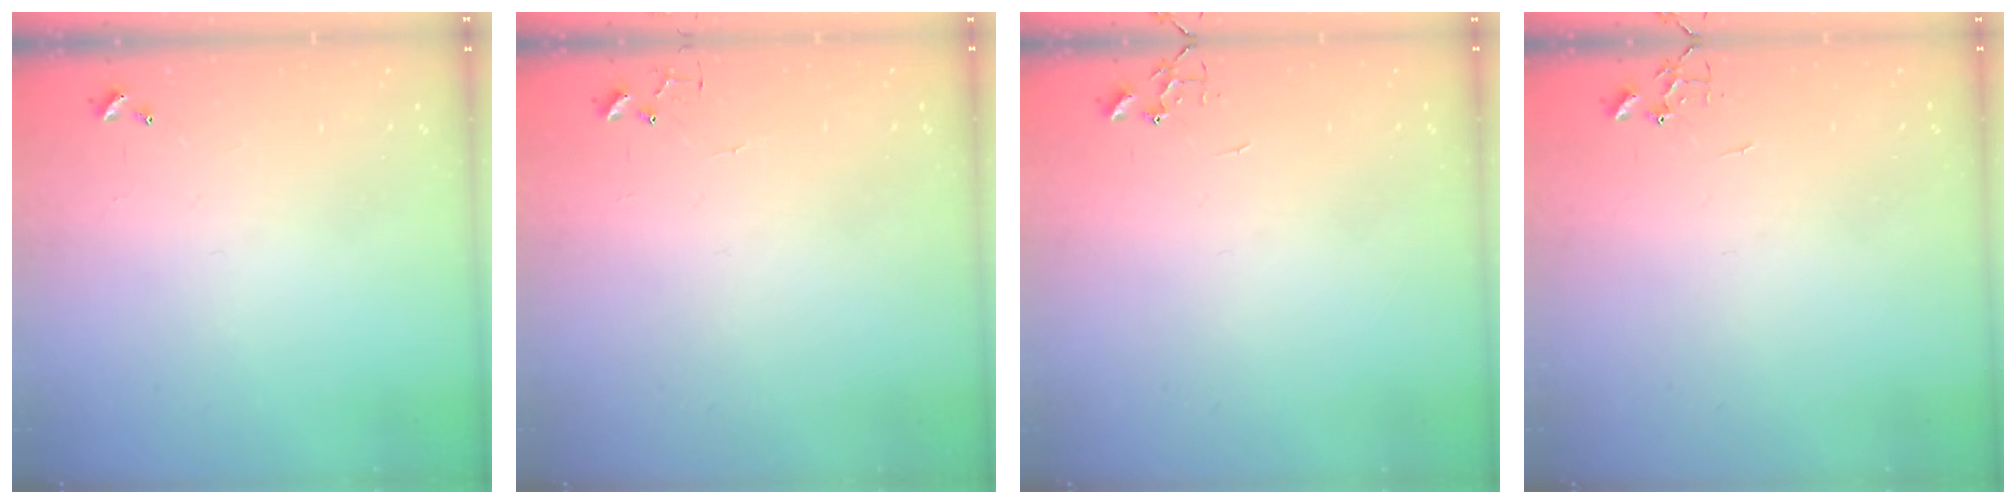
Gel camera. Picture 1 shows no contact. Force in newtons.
{"total": 4.2, "press": 4.1, "slide": 0.3}
{"total": 0.0}
{"total": 0.0}